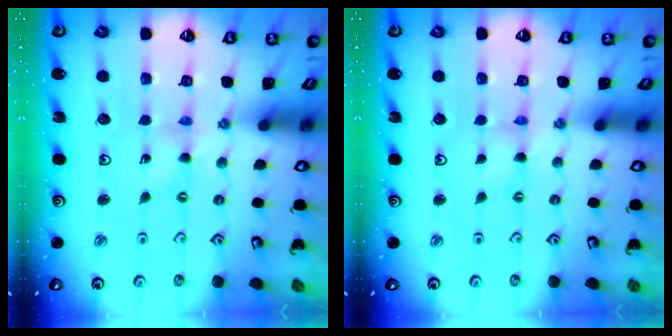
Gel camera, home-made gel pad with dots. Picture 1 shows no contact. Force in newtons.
{"total": 0.0}